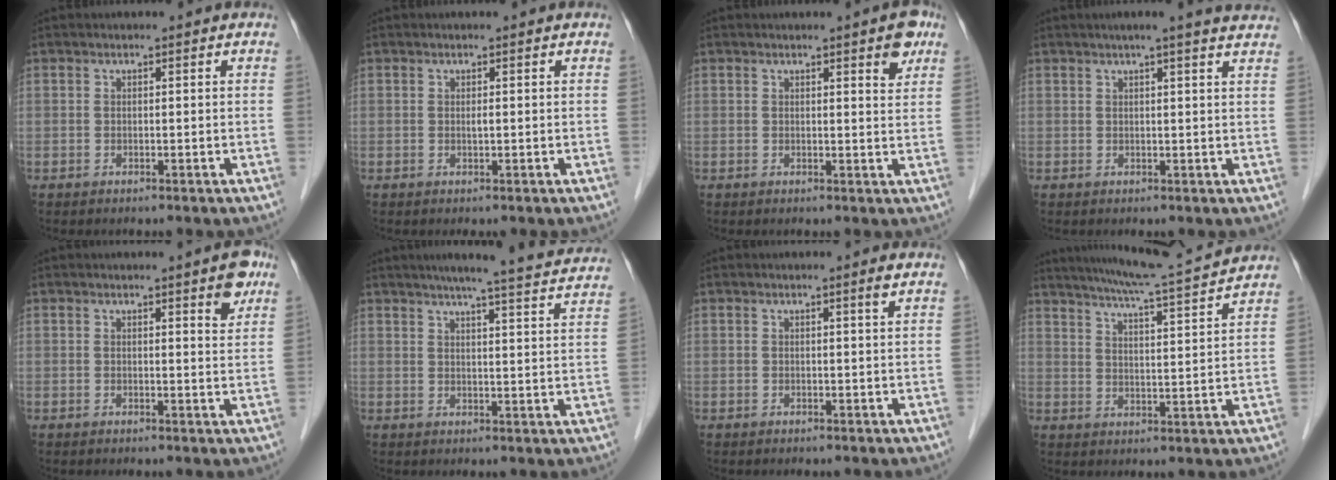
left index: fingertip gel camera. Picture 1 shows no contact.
{"total": 0.6, "force": [0.1, 0.3, 0.5], "torque": [-0.007, -0.002, 0.002]}
{"total": 3.9, "force": [2.3, 0.9, 3.1], "torque": [-0.031, -0.005, 0.027]}
{"total": 10.6, "force": [9.2, 0.5, 5.3], "torque": [-0.063, 0.011, 0.096]}
{"total": 4.4, "force": [2.6, 0.9, 3.4], "torque": [-0.034, -0.006, 0.030]}
{"total": 16.1, "force": [14.6, 0.2, 6.8], "torque": [-0.095, -0.011, 0.174]}
{"total": 1.1, "force": [0.6, -0.2, 0.8], "torque": [-0.009, -0.007, 0.011]}
{"total": 14.1, "force": [13.1, -0.8, 5.3], "torque": [-0.093, -0.003, 0.187]}